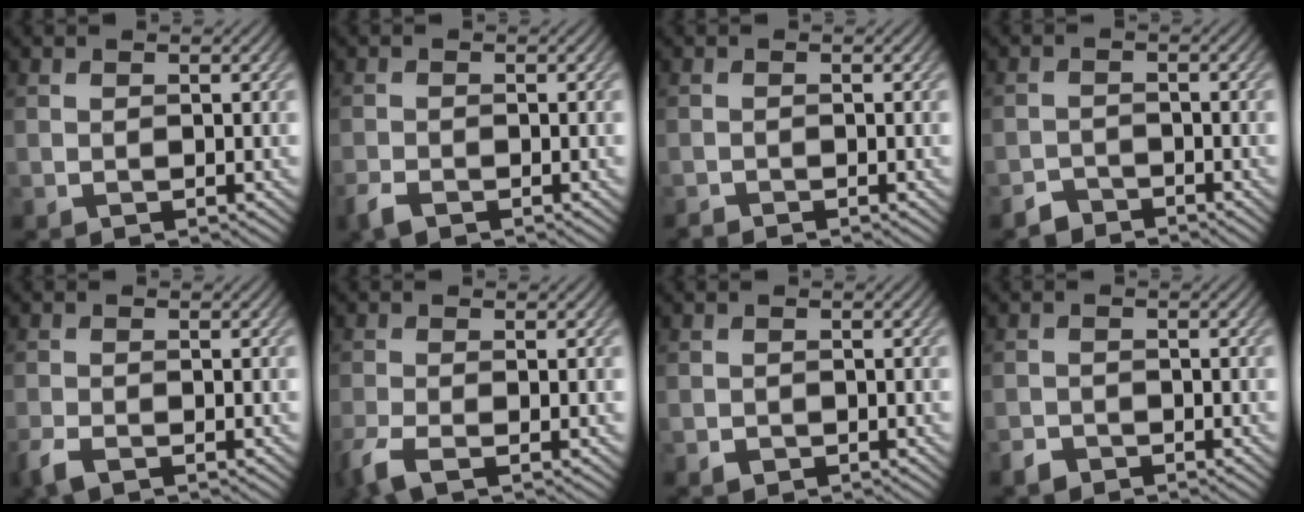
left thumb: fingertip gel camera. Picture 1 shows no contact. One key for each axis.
{"total": 2.0, "fx": -1.5, "fy": 0.6, "fz": 1.2, "tx": -0.029, "ty": -0.003, "tz": -0.036}
{"total": 0.7, "fx": -0.7, "fy": -0.1, "fz": 0.0, "tx": 0.002, "ty": 0.002, "tz": -0.018}
{"total": 2.1, "fx": -2.0, "fy": 0.7, "fz": 0.3, "tx": 0.000, "ty": 0.007, "tz": -0.044}
{"total": 2.3, "fx": -1.6, "fy": 0.6, "fz": 1.5, "tx": -0.037, "ty": -0.004, "tz": -0.039}
{"total": 3.1, "fx": -1.9, "fy": 0.5, "fz": 2.4, "tx": -0.056, "ty": -0.003, "tz": -0.051}
{"total": 0.9, "fx": -0.5, "fy": 0.6, "fz": 0.3, "tx": -0.003, "ty": -0.001, "tz": -0.012}
{"total": 1.6, "fx": -1.3, "fy": 0.8, "fz": 0.4, "tx": -0.005, "ty": 0.003, "tz": -0.030}